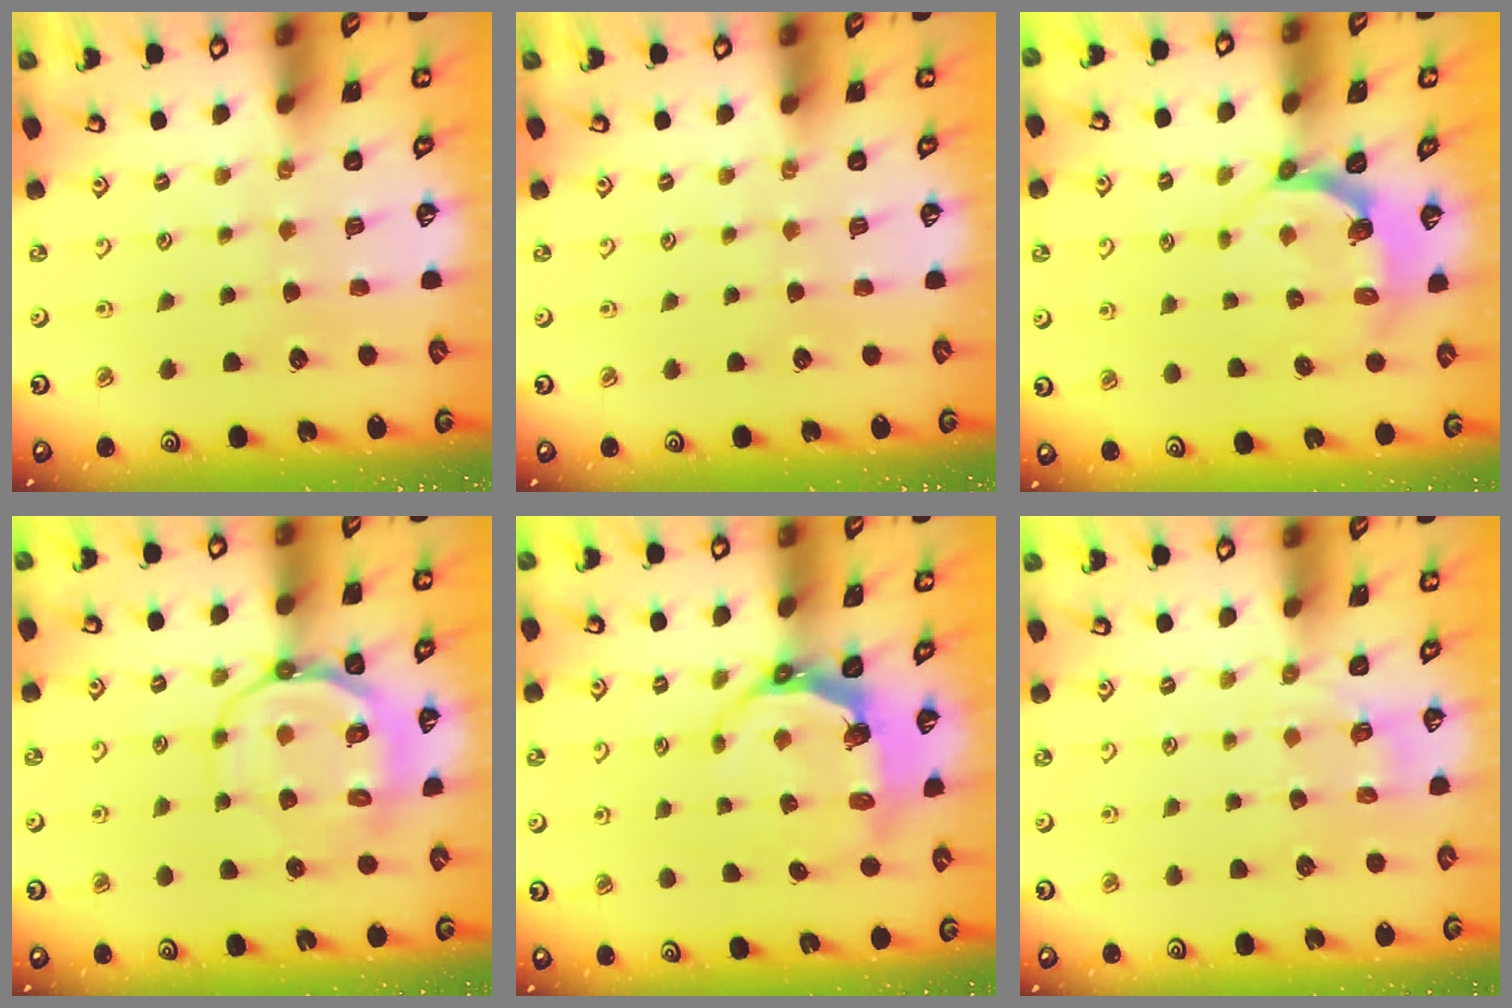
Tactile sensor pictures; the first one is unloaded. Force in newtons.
{"total": 0.0}
{"total": 4.7, "press": 3.7, "slide": 2.9}
{"total": 10.5, "press": 10.2, "slide": 2.4}
{"total": 6.7, "press": 5.2, "slide": 4.2}
{"total": 2.3, "press": 1.5, "slide": 1.7}